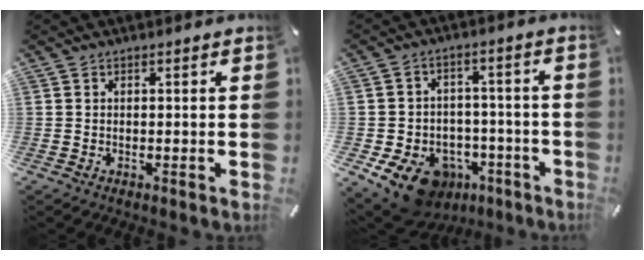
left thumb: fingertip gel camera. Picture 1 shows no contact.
{"total": 12.6, "force": [-7.3, 8.8, 5.5], "torque": [-0.092, 0.053, -0.119]}